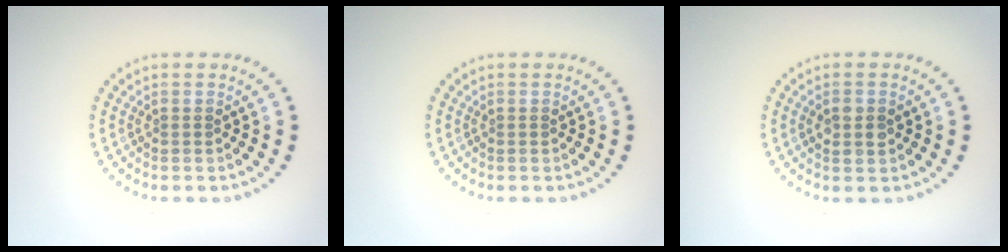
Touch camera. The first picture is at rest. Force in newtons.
{"total": 0.0}
{"total": 2.1, "press": 2.1, "slide": 0.2}